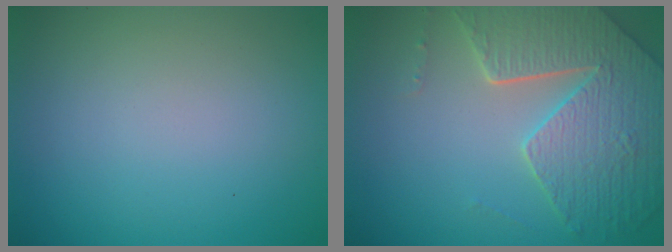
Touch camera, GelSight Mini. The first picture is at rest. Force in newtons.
{"total": 6.9, "press": 5.3, "slide": 4.4}